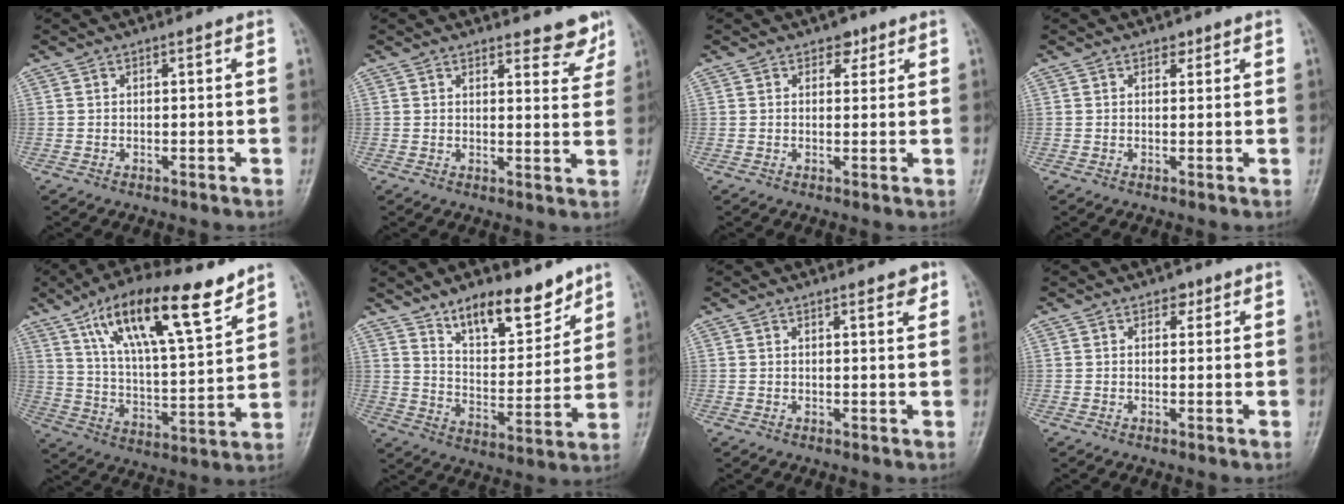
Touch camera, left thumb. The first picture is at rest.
{"total": 5.6, "force": [4.9, 2.0, 1.7], "torque": [0.007, -0.034, 0.051]}
{"total": 2.4, "force": [1.5, 1.6, 0.9], "torque": [0.006, -0.006, 0.017]}
{"total": 1.4, "force": [0.9, 0.9, 0.5], "torque": [0.003, -0.004, 0.010]}
{"total": 20.2, "force": [12.2, 6.3, 14.8], "torque": [-0.225, -0.041, 0.217]}
{"total": 14.1, "force": [10.3, 5.9, 7.6], "torque": [-0.078, -0.082, 0.178]}
{"total": 2.4, "force": [1.7, 0.6, 1.7], "torque": [-0.014, -0.009, 0.020]}
{"total": 1.9, "force": [1.2, 1.3, 0.9], "torque": [0.003, -0.003, 0.011]}